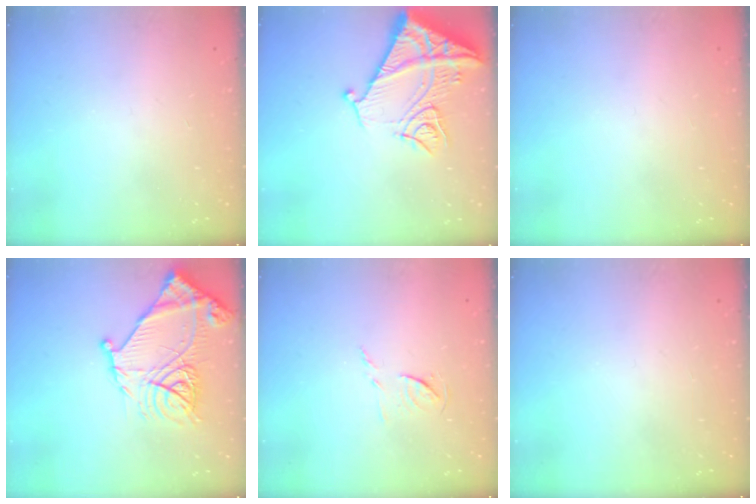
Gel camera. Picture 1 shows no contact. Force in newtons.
{"total": 15.1, "press": 15.1, "slide": 1.5}
{"total": 0.0}
{"total": 18.7, "press": 18.6, "slide": 1.8}
{"total": 7.3, "press": 7.3, "slide": 0.5}
{"total": 0.0}